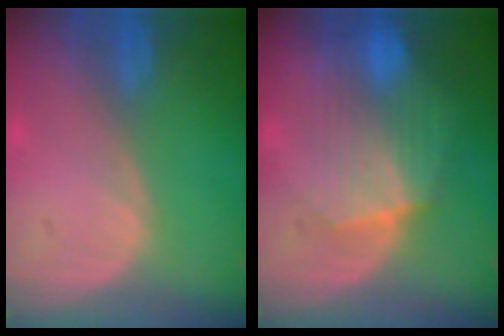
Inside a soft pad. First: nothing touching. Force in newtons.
{"total": 8.3, "press": 8.1, "slide": 2.0}